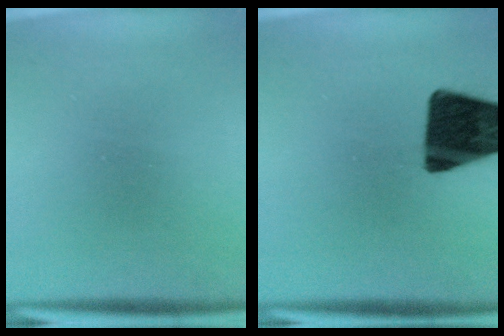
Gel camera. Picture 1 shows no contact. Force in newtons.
{"total": 15.9}